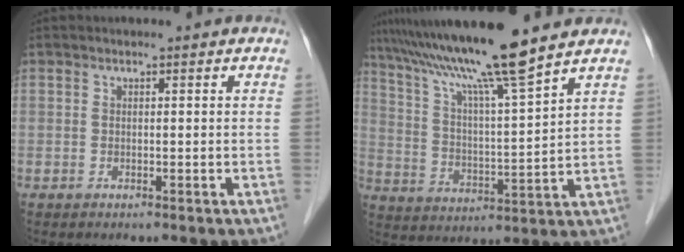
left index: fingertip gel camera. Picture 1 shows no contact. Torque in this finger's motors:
{"motor_torque": [0.63, -0.53, 0.94, 0.21]}